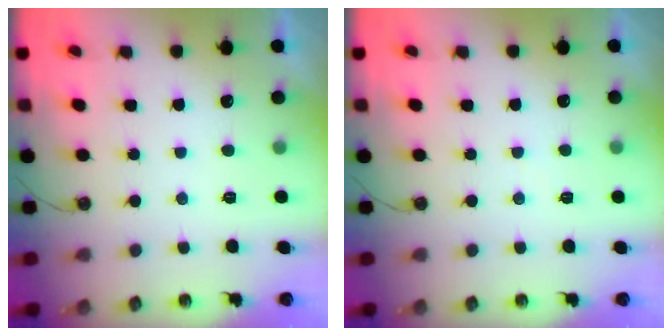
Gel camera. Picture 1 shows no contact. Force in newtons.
{"total": 3.4, "press": 3.4, "slide": 0.4}